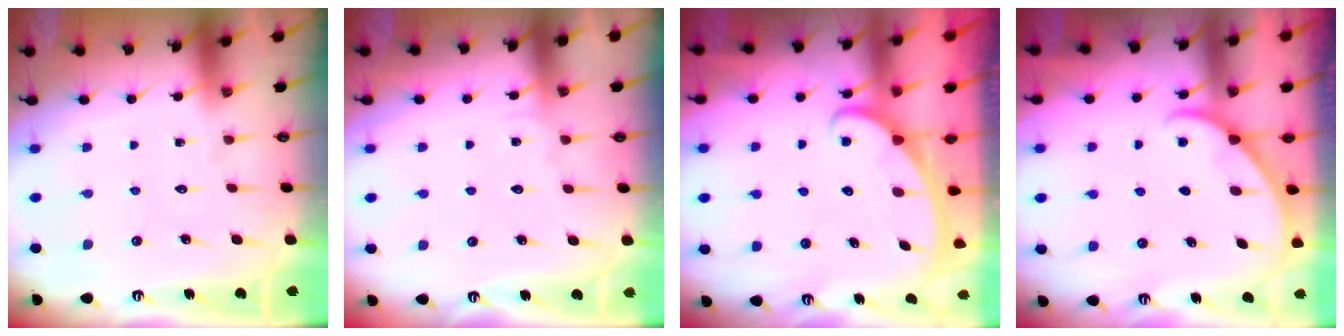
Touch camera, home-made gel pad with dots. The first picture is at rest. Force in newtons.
{"total": 2.9, "press": 2.9, "slide": 0.3}
{"total": 2.5, "press": 2.4, "slide": 0.4}
{"total": 1.7, "press": 1.6, "slide": 0.2}